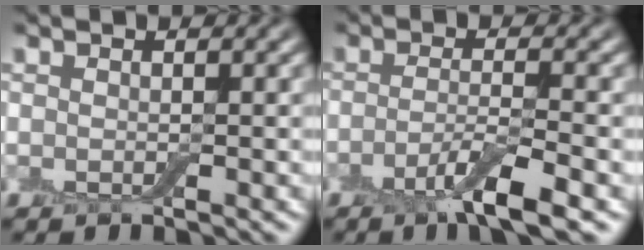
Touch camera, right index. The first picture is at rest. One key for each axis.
{"total": 4.2, "fx": -2.2, "fy": 0.7, "fz": 3.6, "tx": -0.063, "ty": 0.000, "tz": -0.049}